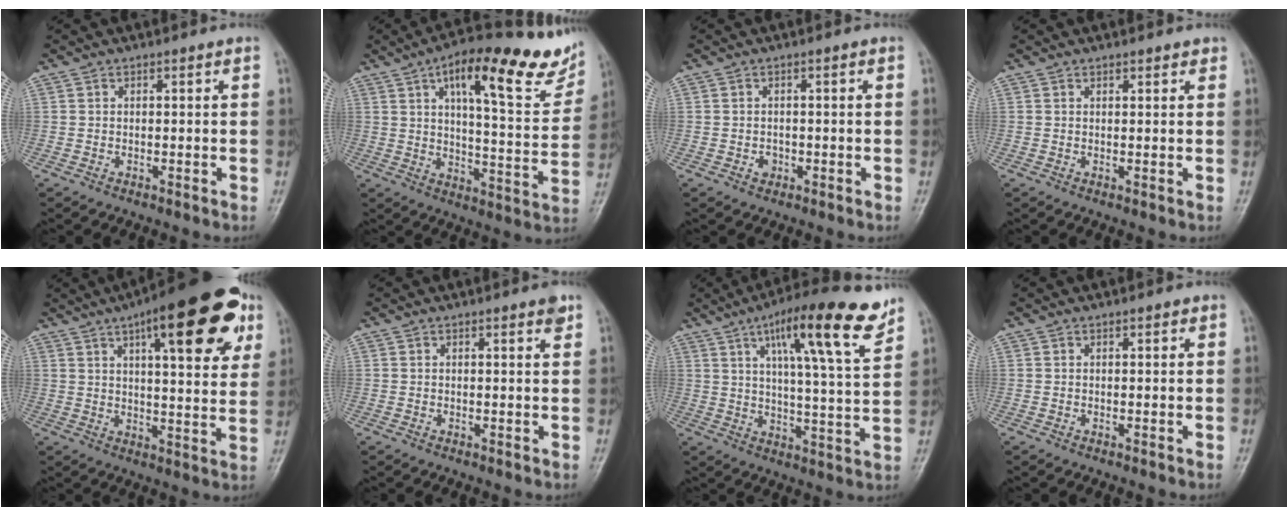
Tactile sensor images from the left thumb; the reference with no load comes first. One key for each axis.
{"total": 22.9, "fx": 12.6, "fy": 6.9, "fz": 17.8, "tx": -0.212, "ty": -0.027, "tz": 0.179}
{"total": 1.4, "fx": -0.5, "fy": 1.2, "fz": 0.6, "tx": -0.002, "ty": 0.004, "tz": -0.008}
{"total": 1.2, "fx": 1.0, "fy": 0.5, "fz": 0.5, "tx": -0.001, "ty": -0.003, "tz": 0.011}
{"total": 21.6, "fx": 10.3, "fy": 6.7, "fz": 17.8, "tx": -0.221, "ty": -0.011, "tz": 0.139}
{"total": 1.6, "fx": 1.1, "fy": 0.2, "fz": 1.2, "tx": -0.015, "ty": -0.005, "tz": 0.012}
{"total": 17.5, "fx": 10.2, "fy": 3.2, "fz": 13.8, "tx": -0.195, "ty": -0.039, "tz": 0.156}
{"total": 0.7, "fx": 0.4, "fy": 0.3, "fz": 0.5, "tx": -0.006, "ty": 0.000, "tz": 0.004}